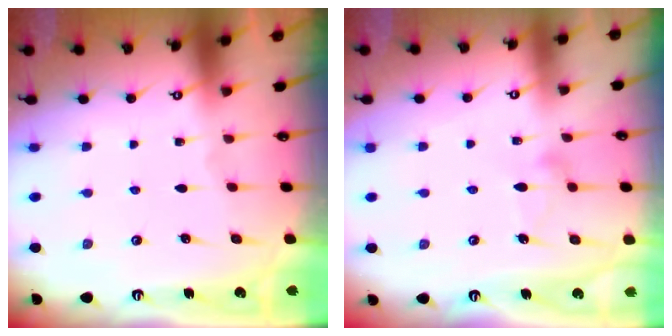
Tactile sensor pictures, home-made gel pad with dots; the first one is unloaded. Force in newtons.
{"total": 9.7, "press": 9.7, "slide": 0.4}